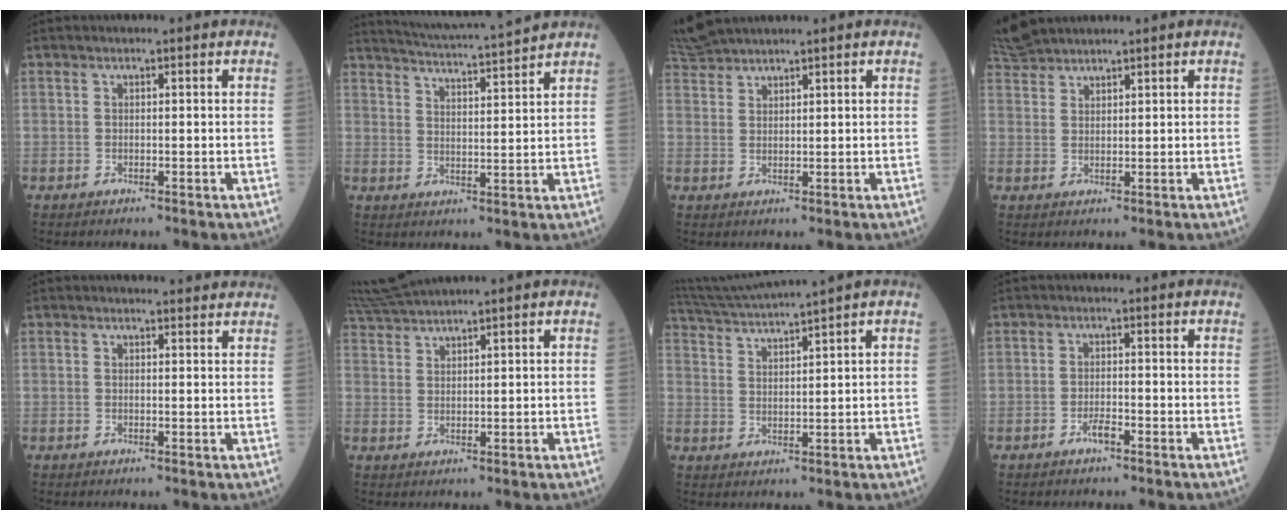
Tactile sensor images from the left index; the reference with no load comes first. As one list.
[{"total": 12.1, "force": [11.5, -1.6, 3.5], "torque": [-0.069, -0.010, 0.171]}, {"total": 4.3, "force": [4.2, -0.3, 0.9], "torque": [-0.033, 0.023, 0.093]}, {"total": 4.4, "force": [4.3, 0.2, 0.7], "torque": [-0.028, 0.022, 0.093]}, {"total": 3.6, "force": [3.5, 0.6, 0.7], "torque": [-0.011, 0.007, 0.036]}, {"total": 5.8, "force": [5.4, -1.3, 1.5], "torque": [-0.042, 0.015, 0.112]}, {"total": 8.6, "force": [7.7, -2.3, 3.1], "torque": [-0.062, 0.007, 0.141]}, {"total": 1.8, "force": [-1.3, 0.3, 1.2], "torque": [-0.023, -0.005, -0.026]}]